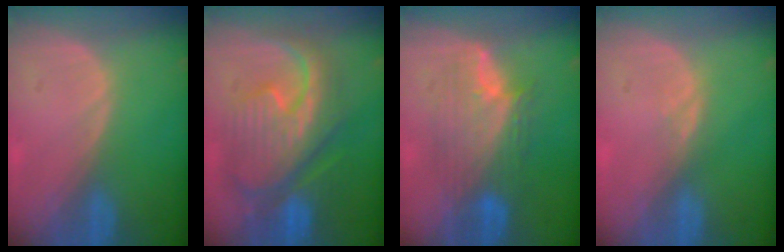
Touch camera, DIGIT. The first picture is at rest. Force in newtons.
{"total": 12.4, "press": 12.3, "slide": 1.3}
{"total": 7.8, "press": 7.8, "slide": 0.2}
{"total": 0.9, "press": 0.9, "slide": 0.4}